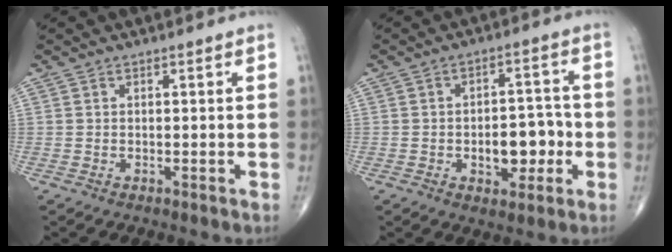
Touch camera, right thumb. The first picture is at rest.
{"total": 8.7, "force": [-2.0, 5.2, 6.8], "torque": [-0.064, 0.022, -0.025]}